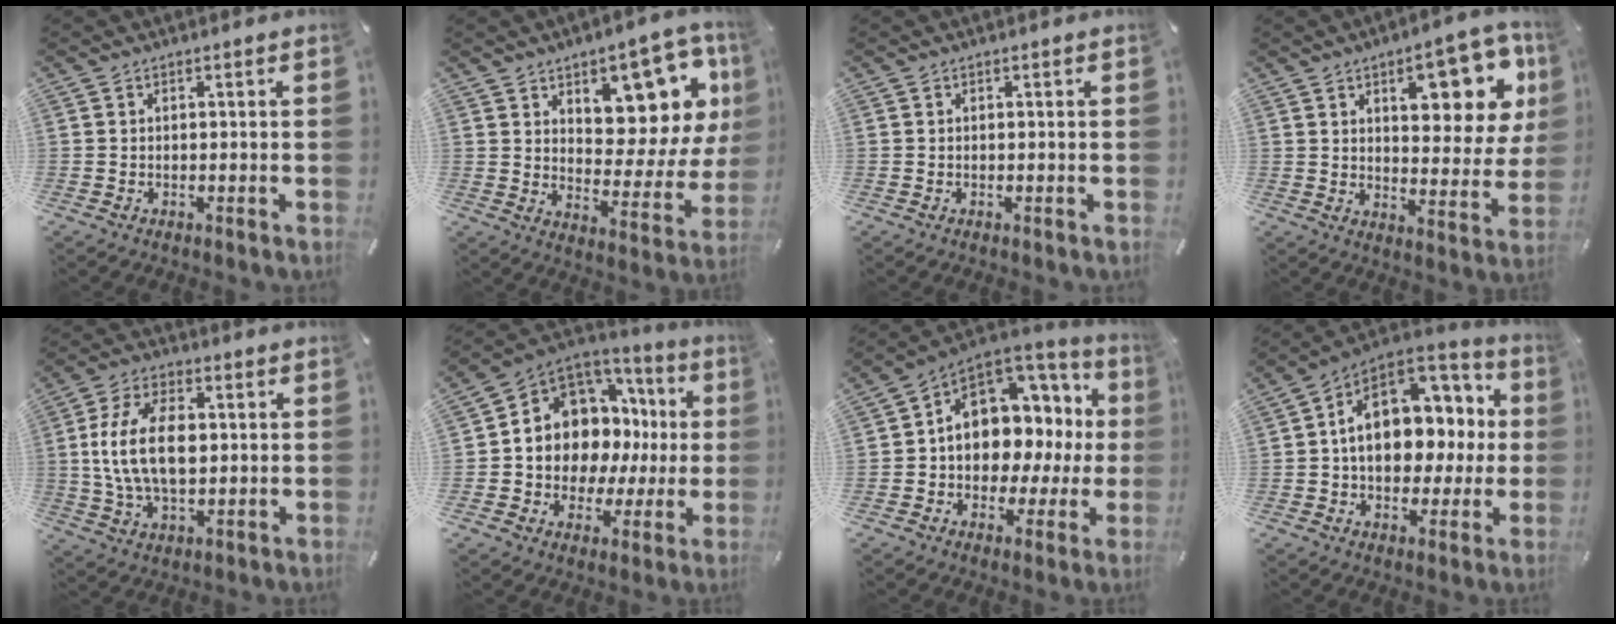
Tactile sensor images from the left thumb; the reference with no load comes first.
{"total": 12.6, "force": [8.5, 7.1, 6.0], "torque": [-0.068, -0.088, 0.148]}
{"total": 0.0}
{"total": 17.1, "force": [8.2, 7.7, 13.0], "torque": [-0.156, -0.041, 0.128]}
{"total": 14.6, "force": [1.1, 9.0, 11.5], "torque": [-0.248, 0.006, 0.017]}
{"total": 10.6, "force": [2.6, 9.5, 3.9], "torque": [-0.067, -0.053, 0.057]}
{"total": 10.8, "force": [3.2, 8.7, 5.5], "torque": [-0.082, -0.047, 0.058]}
{"total": 16.4, "force": [2.7, 12.0, 10.9], "torque": [-0.153, -0.014, 0.053]}